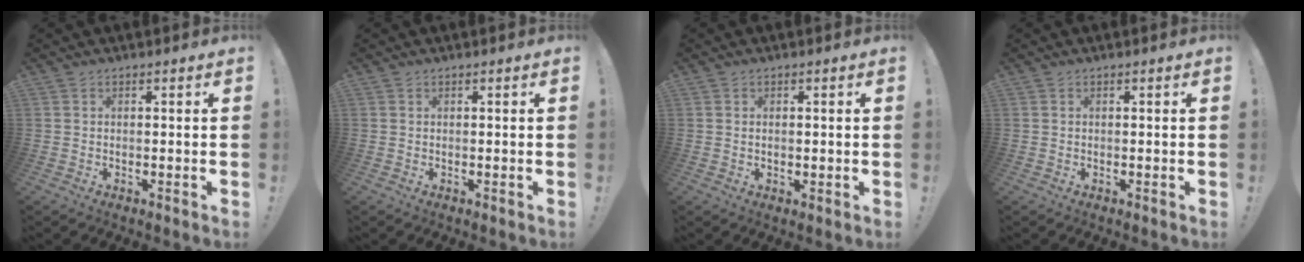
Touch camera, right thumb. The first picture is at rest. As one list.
[{"total": 0.0}, {"total": 1.0, "force": [0.2, 0.7, 0.7], "torque": [-0.011, 0.002, 0.002]}, {"total": 0.0}]